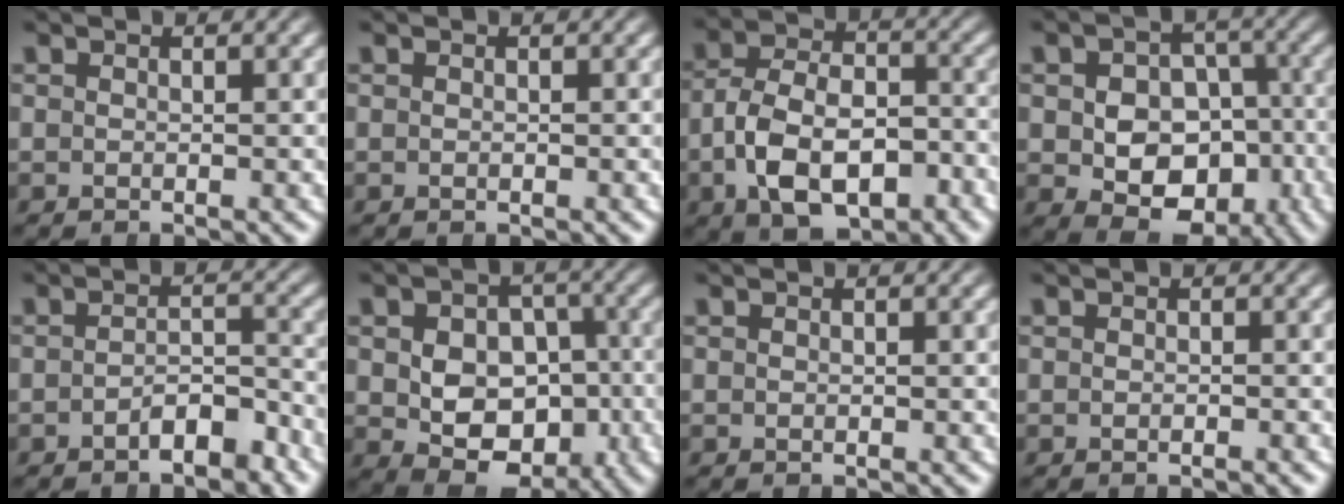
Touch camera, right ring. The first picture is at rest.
{"total": 0.0}
{"total": 9.0, "force": [-2.9, 6.1, 6.0], "torque": [-0.111, -0.028, -0.036]}
{"total": 9.1, "force": [-2.9, 6.9, 5.2], "torque": [-0.083, -0.053, -0.030]}
{"total": 3.2, "force": [-2.4, 0.9, 1.9], "torque": [-0.018, -0.003, -0.044]}
{"total": 9.5, "force": [-2.9, 7.1, 5.6], "torque": [-0.100, -0.054, -0.029]}
{"total": 0.0}
{"total": 0.6, "force": [-0.5, 0.1, 0.3], "torque": [-0.009, 0.001, -0.009]}